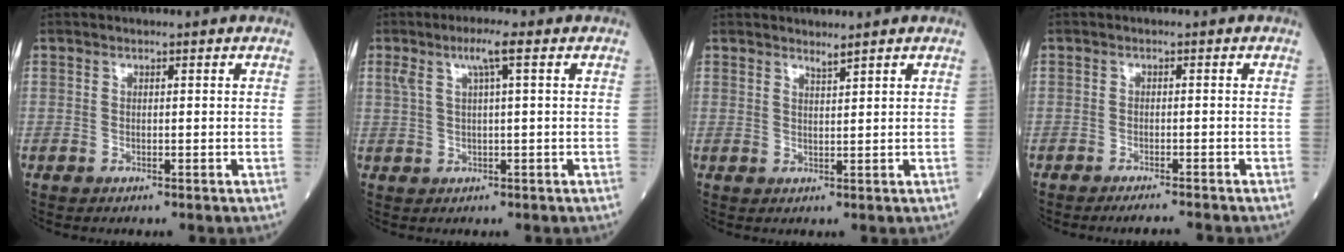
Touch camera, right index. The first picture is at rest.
{"total": 3.5, "force": [1.6, -0.2, 3.1], "torque": [-0.069, 0.016, 0.036]}
{"total": 1.2, "force": [1.1, -0.4, 0.2], "torque": [-0.013, -0.010, 0.025]}
{"total": 3.5, "force": [-3.2, -0.4, 1.2], "torque": [-0.012, -0.008, -0.045]}